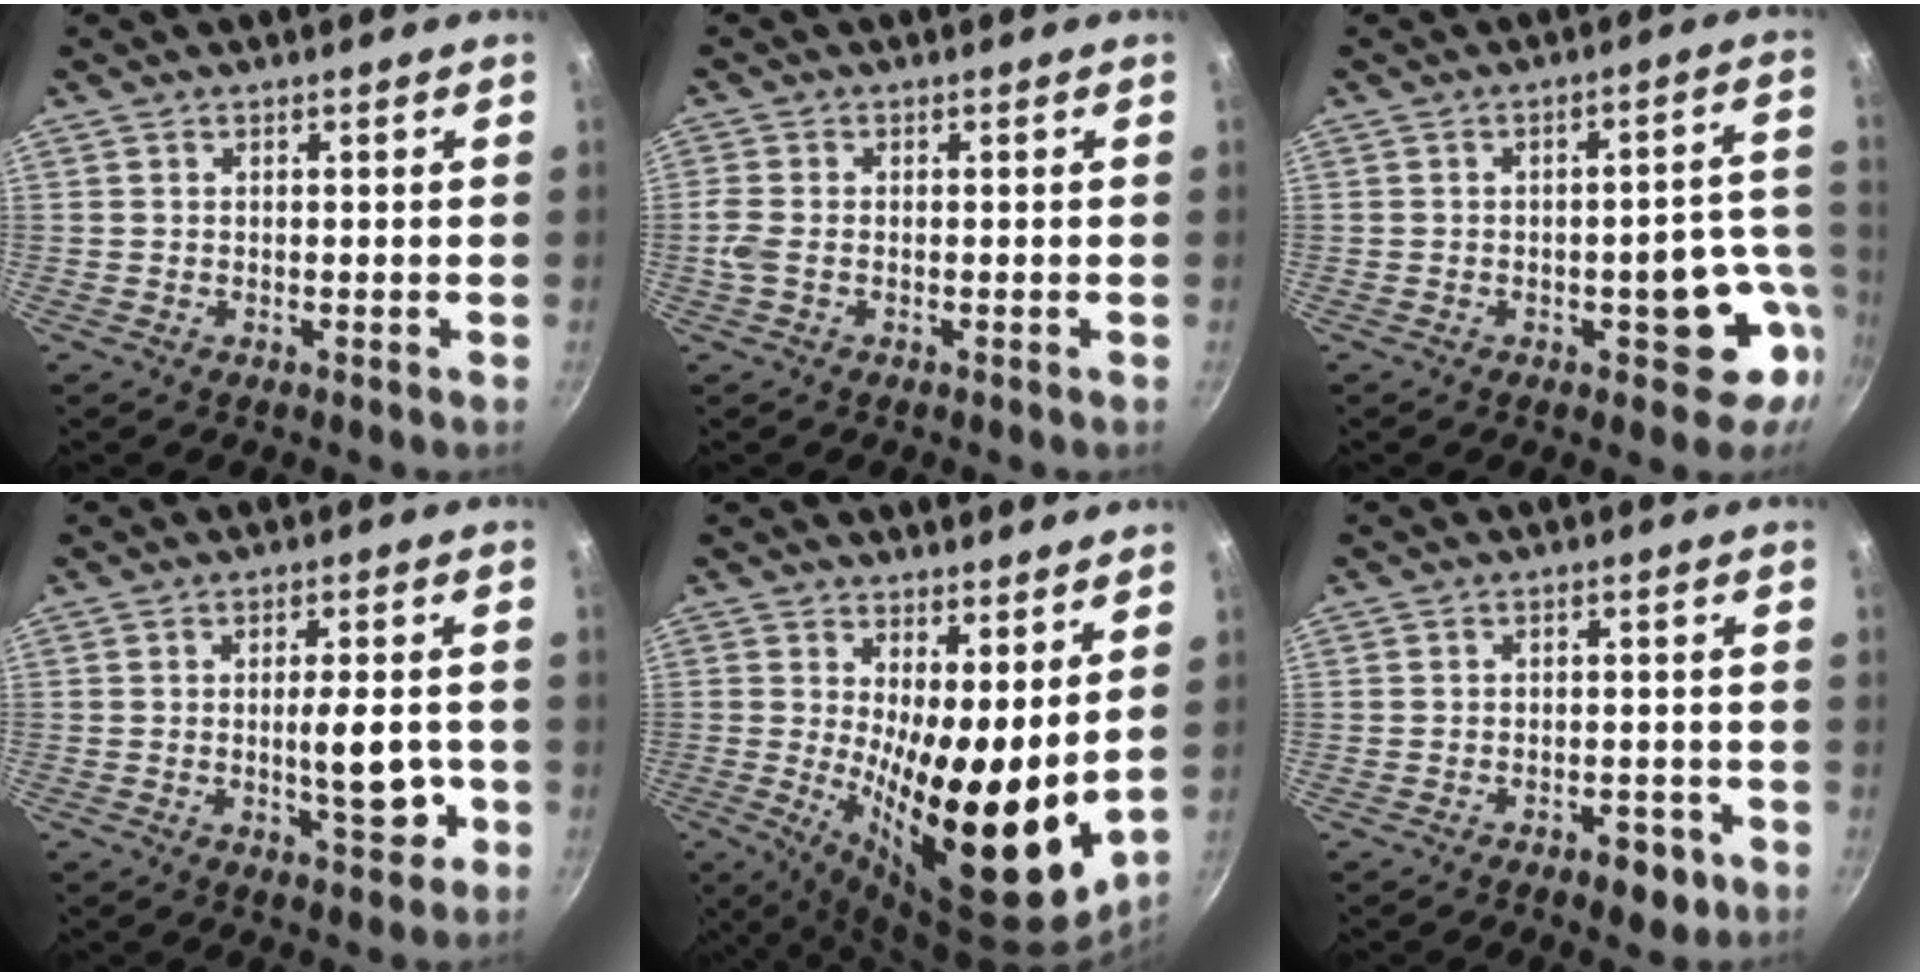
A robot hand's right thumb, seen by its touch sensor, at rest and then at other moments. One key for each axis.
{"total": 2.5, "fx": -0.6, "fy": 1.3, "fz": 2.1, "tx": -0.056, "ty": 0.002, "tz": -0.018}
{"total": 11.4, "fx": -3.5, "fy": 5.5, "fz": 9.3, "tx": -0.046, "ty": 0.034, "tz": -0.039}
{"total": 8.6, "fx": -1.8, "fy": 3.2, "fz": 7.7, "tx": -0.089, "ty": 0.005, "tz": -0.024}
{"total": 18.2, "fx": 2.6, "fy": 6.6, "fz": 16.7, "tx": -0.223, "ty": -0.047, "tz": 0.049}
{"total": 5.6, "fx": -3.0, "fy": 3.0, "fz": 3.7, "tx": -0.035, "ty": 0.022, "tz": -0.032}